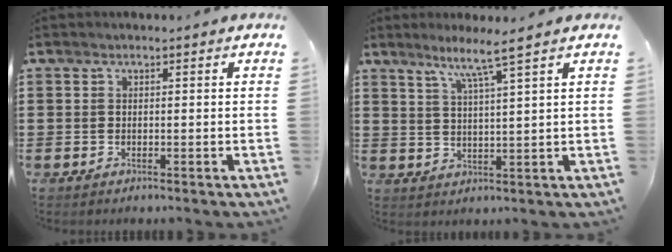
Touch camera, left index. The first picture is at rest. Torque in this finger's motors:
{"motor_torque": [0.56, -0.34, 0.28, 0.12]}